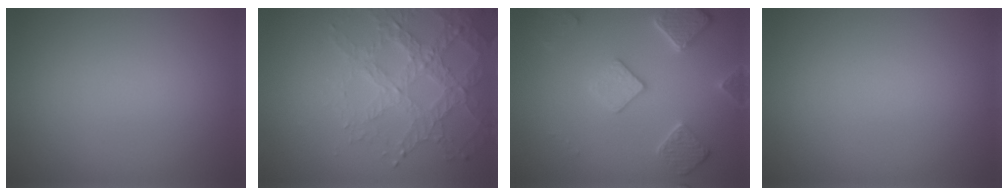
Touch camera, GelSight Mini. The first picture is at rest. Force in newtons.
{"total": 4.5, "press": 4.0, "slide": 2.0}
{"total": 4.2, "press": 3.6, "slide": 2.3}
{"total": 0.0}